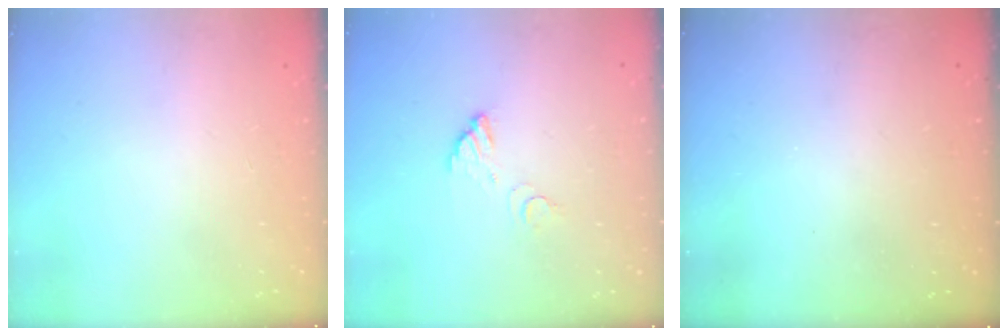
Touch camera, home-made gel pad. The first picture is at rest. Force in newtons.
{"total": 3.6, "press": 3.6, "slide": 0.2}
{"total": 3.1, "press": 3.1, "slide": 0.1}